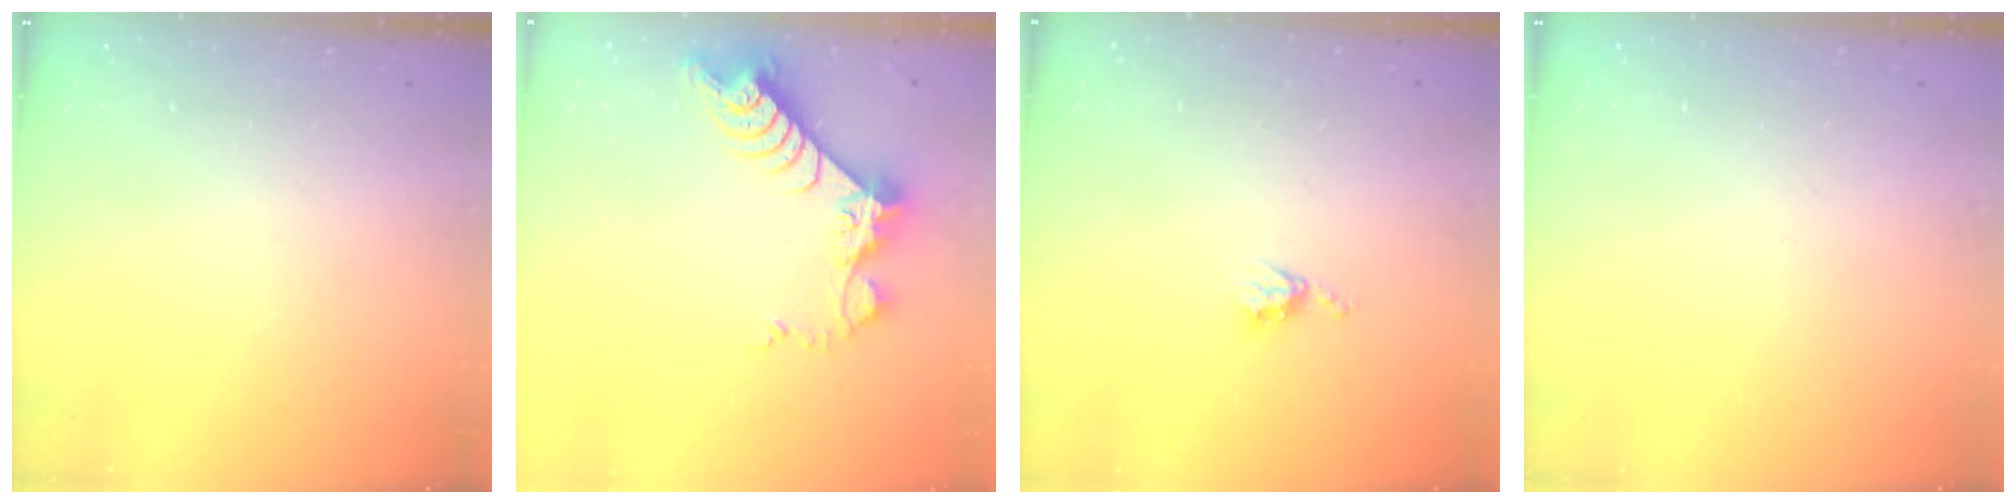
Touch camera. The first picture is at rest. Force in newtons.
{"total": 8.4, "press": 8.3, "slide": 0.8}
{"total": 4.3, "press": 4.2, "slide": 0.6}
{"total": 0.0}